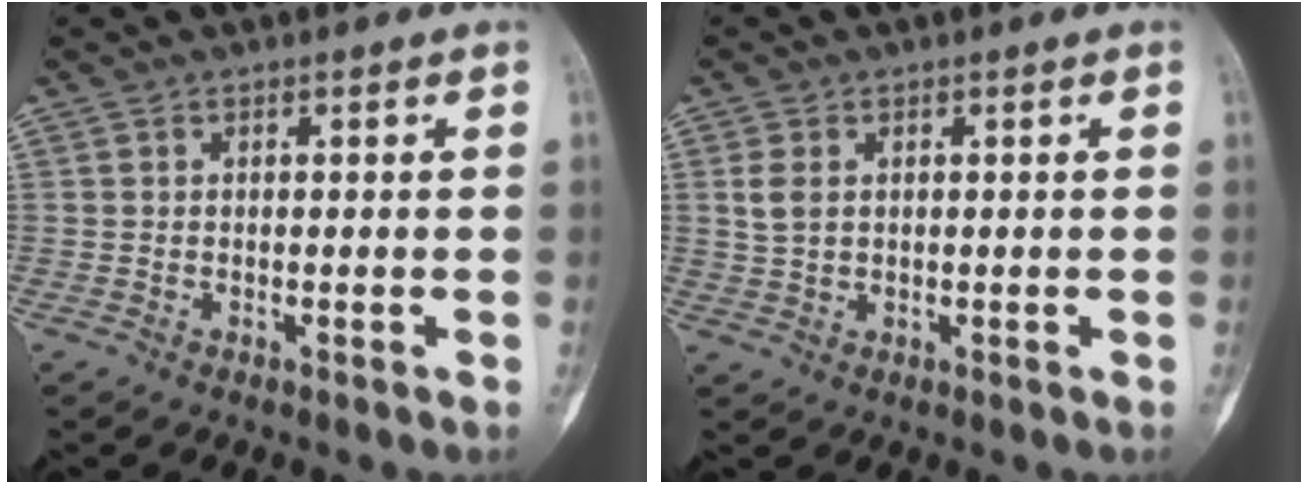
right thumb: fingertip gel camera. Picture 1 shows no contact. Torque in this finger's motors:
{"motor_torque": [-0.29, 0.61, 0.48, 0.05, 0.06]}